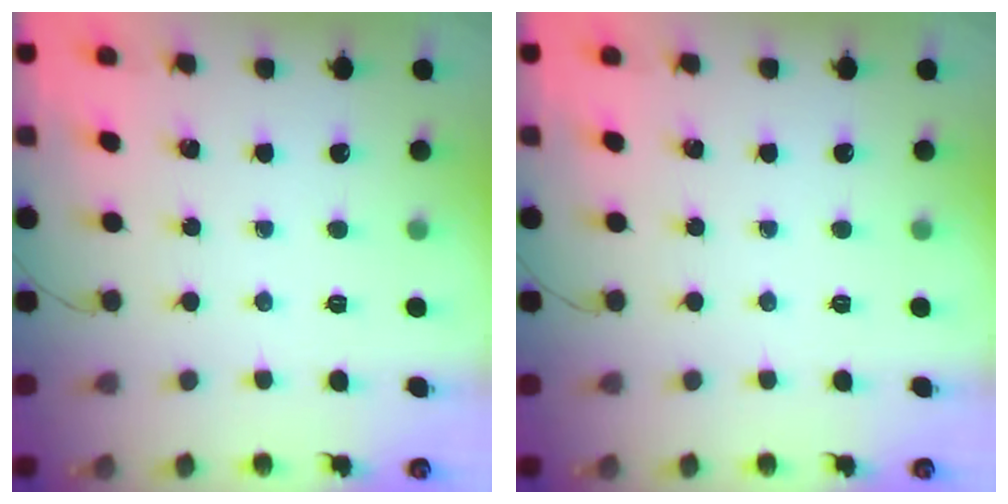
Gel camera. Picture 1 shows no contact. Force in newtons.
{"total": 0.0}